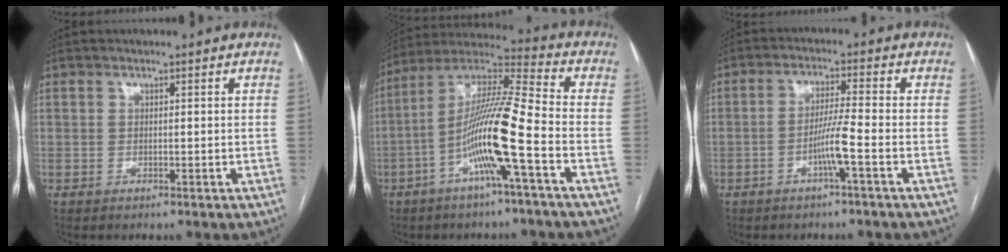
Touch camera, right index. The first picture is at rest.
{"total": 14.1, "force": [-4.7, -0.4, 13.3], "torque": [-0.255, 0.011, -0.095]}
{"total": 4.8, "force": [-2.0, -0.7, 4.3], "torque": [-0.085, 0.003, -0.038]}